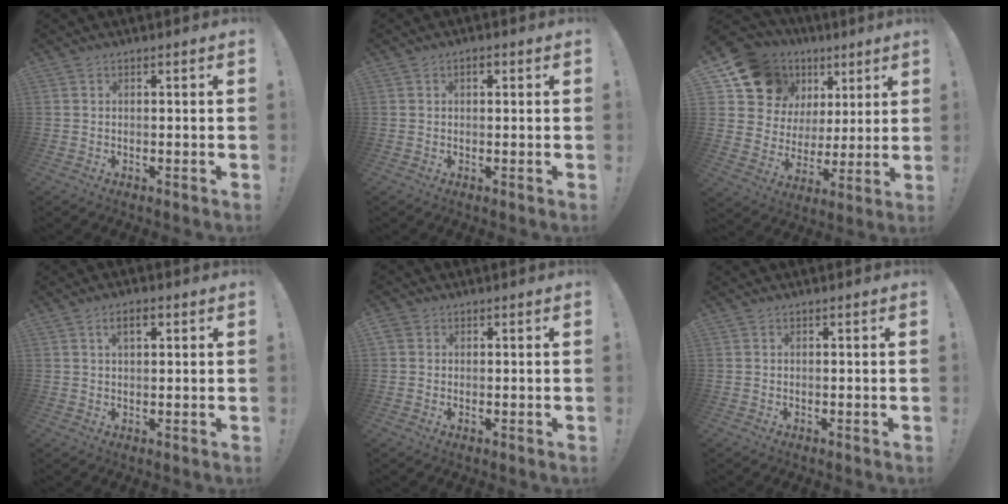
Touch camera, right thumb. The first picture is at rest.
{"total": 1.5, "force": [0.6, 0.9, 1.0], "torque": [-0.007, -0.001, 0.006]}
{"total": 14.5, "force": [9.4, 10.1, 4.3], "torque": [-0.080, -0.061, 0.191]}
{"total": 3.9, "force": [1.5, 1.8, 3.1], "torque": [-0.043, -0.001, 0.021]}
{"total": 1.7, "force": [0.5, 1.6, 0.6], "torque": [-0.011, 0.000, 0.010]}
{"total": 0.0}